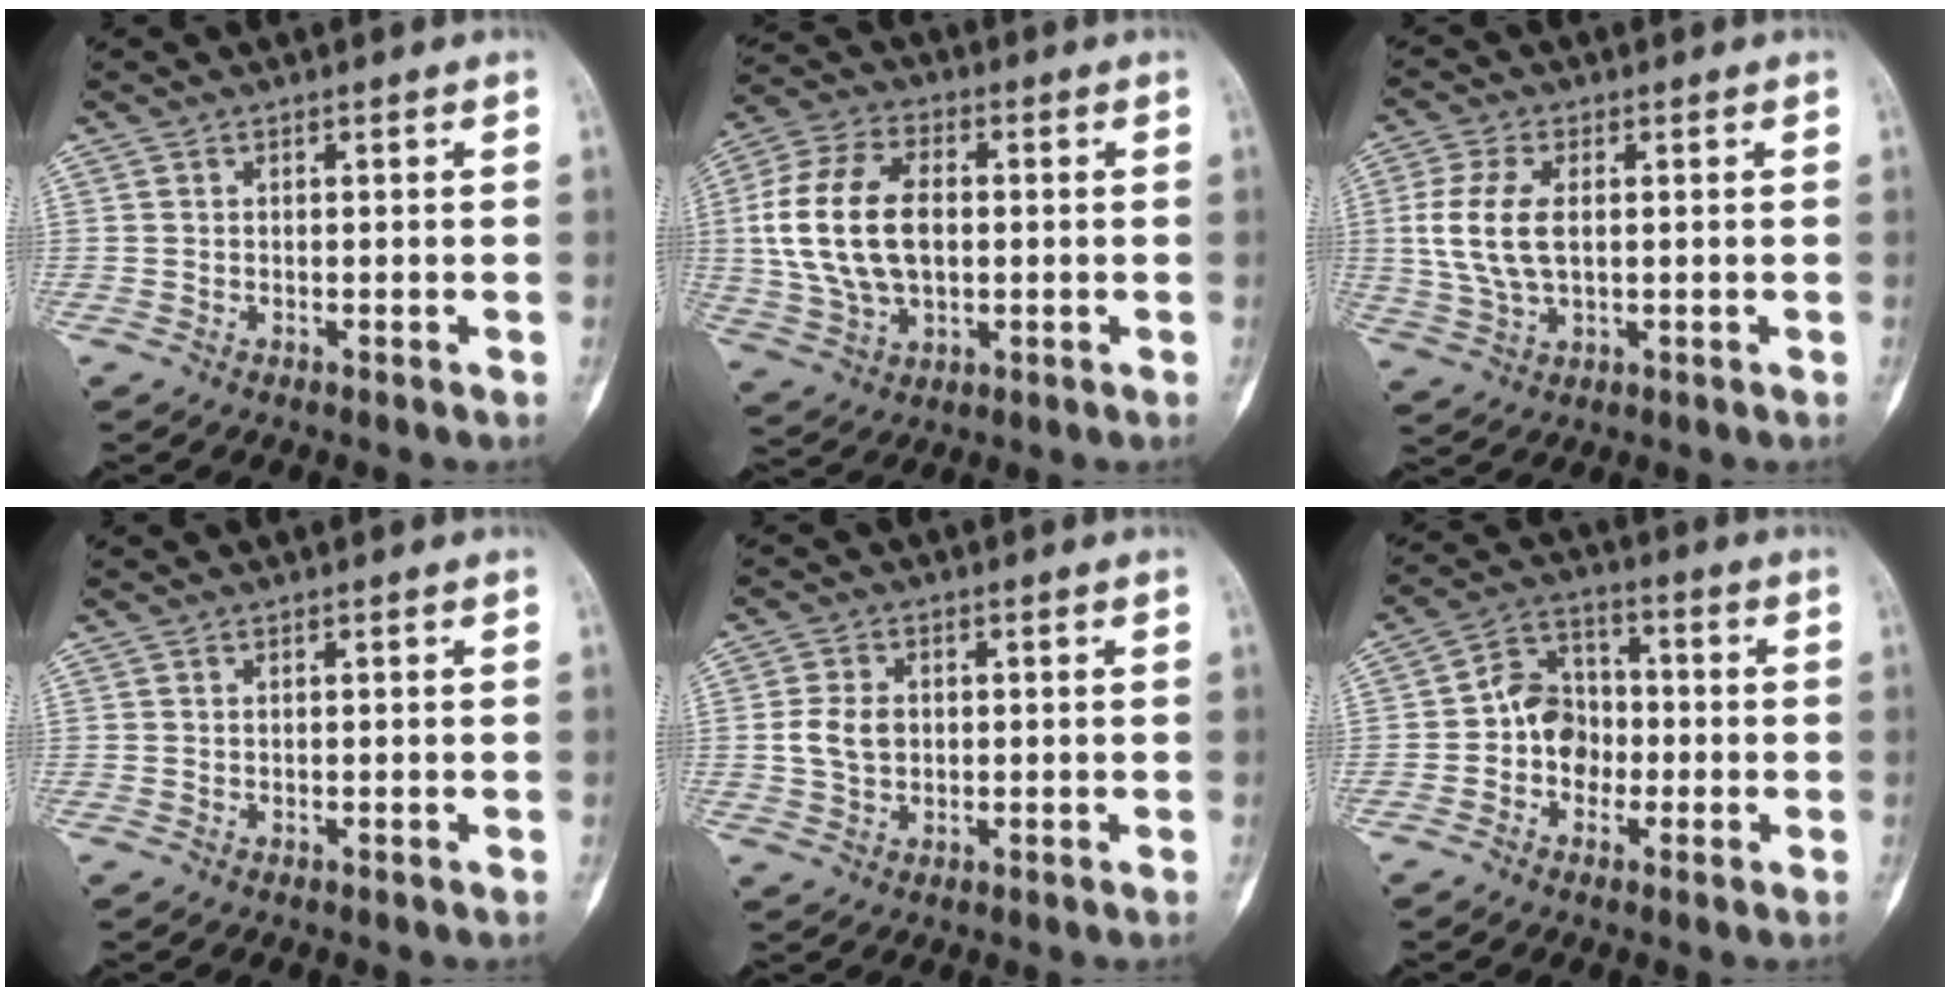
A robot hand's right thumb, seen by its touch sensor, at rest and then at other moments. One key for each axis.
{"total": 16.9, "fx": 0.8, "fy": 10.6, "fz": 13.2, "tx": -0.255, "ty": 0.014, "tz": 0.016}
{"total": 9.7, "fx": 0.9, "fy": 5.3, "fz": 8.1, "tx": -0.179, "ty": 0.001, "tz": 0.021}
{"total": 0.0}
{"total": 5.3, "fx": 0.3, "fy": 4.0, "fz": 3.5, "tx": -0.060, "ty": 0.004, "tz": 0.006}
{"total": 8.6, "fx": -1.5, "fy": 7.1, "fz": 4.5, "tx": -0.038, "ty": 0.033, "tz": -0.042}